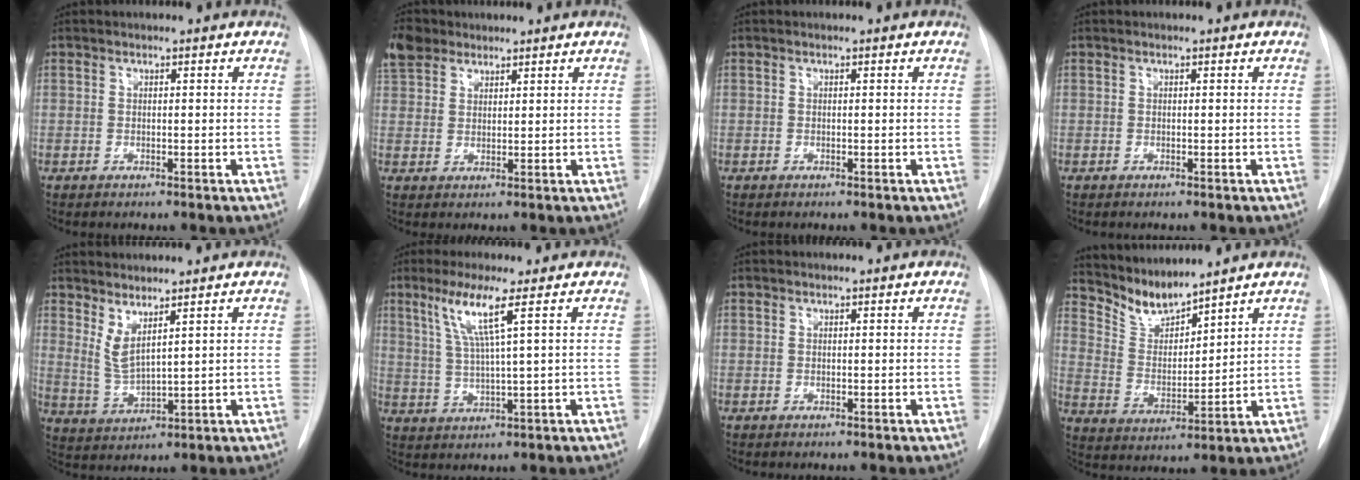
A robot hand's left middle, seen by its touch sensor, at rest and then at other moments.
{"total": 5.9, "force": [4.5, 3.5, 1.8], "torque": [-0.047, 0.018, 0.092]}
{"total": 0.0}
{"total": 0.0}
{"total": 4.3, "force": [2.7, 0.5, 3.4], "torque": [-0.076, -0.019, 0.064]}
{"total": 6.7, "force": [3.1, -1.1, 5.9], "torque": [-0.118, -0.004, 0.065]}
{"total": 0.0}
{"total": 6.9, "force": [6.8, 0.4, 0.9], "torque": [-0.031, -0.002, 0.147]}